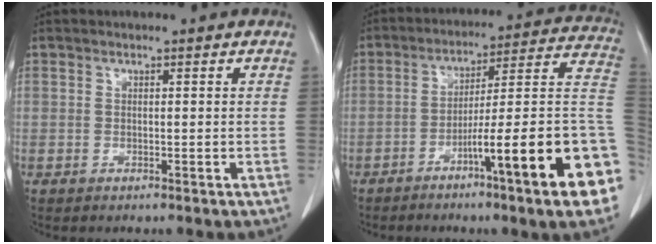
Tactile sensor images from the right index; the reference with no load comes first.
{"total": 21.4, "force": [-7.4, -0.1, 20.0], "torque": [-0.198, 0.003, -0.114]}